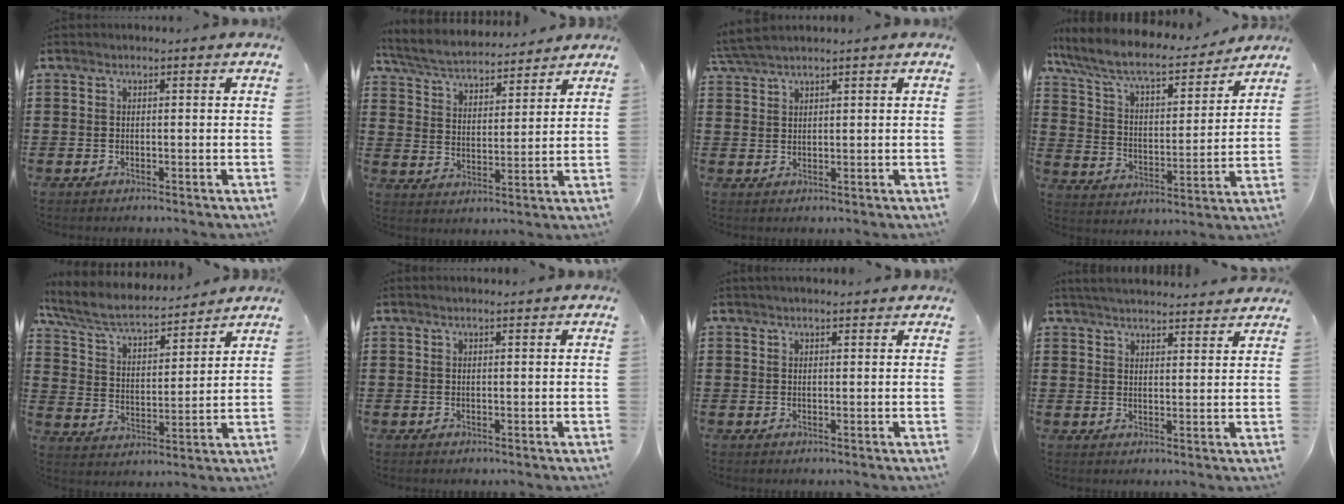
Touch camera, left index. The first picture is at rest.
{"total": 5.2, "force": [4.9, 0.7, 1.3], "torque": [-0.051, -0.028, 0.083]}
{"total": 3.1, "force": [2.7, 0.1, 1.4], "torque": [-0.037, 0.000, 0.053]}
{"total": 9.0, "force": [7.7, 1.8, 4.3], "torque": [-0.116, -0.042, 0.129]}
{"total": 6.7, "force": [5.8, 1.5, 3.0], "torque": [-0.083, -0.032, 0.097]}
{"total": 0.8, "force": [0.7, 0.0, 0.5], "torque": [-0.009, -0.001, 0.013]}
{"total": 1.4, "force": [1.3, 0.1, 0.5], "torque": [-0.010, 0.000, 0.024]}
{"total": 3.8, "force": [3.7, -0.2, 0.5], "torque": [-0.021, -0.018, 0.068]}